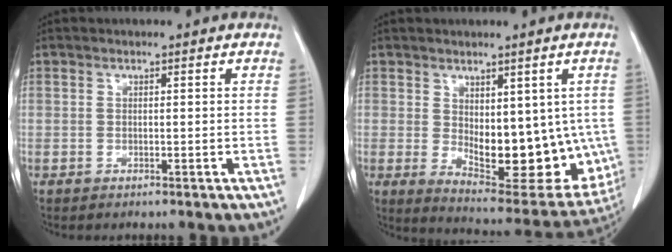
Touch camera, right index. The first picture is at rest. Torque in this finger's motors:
{"motor_torque": [0.78, 0.66, 0.25, 0.08]}